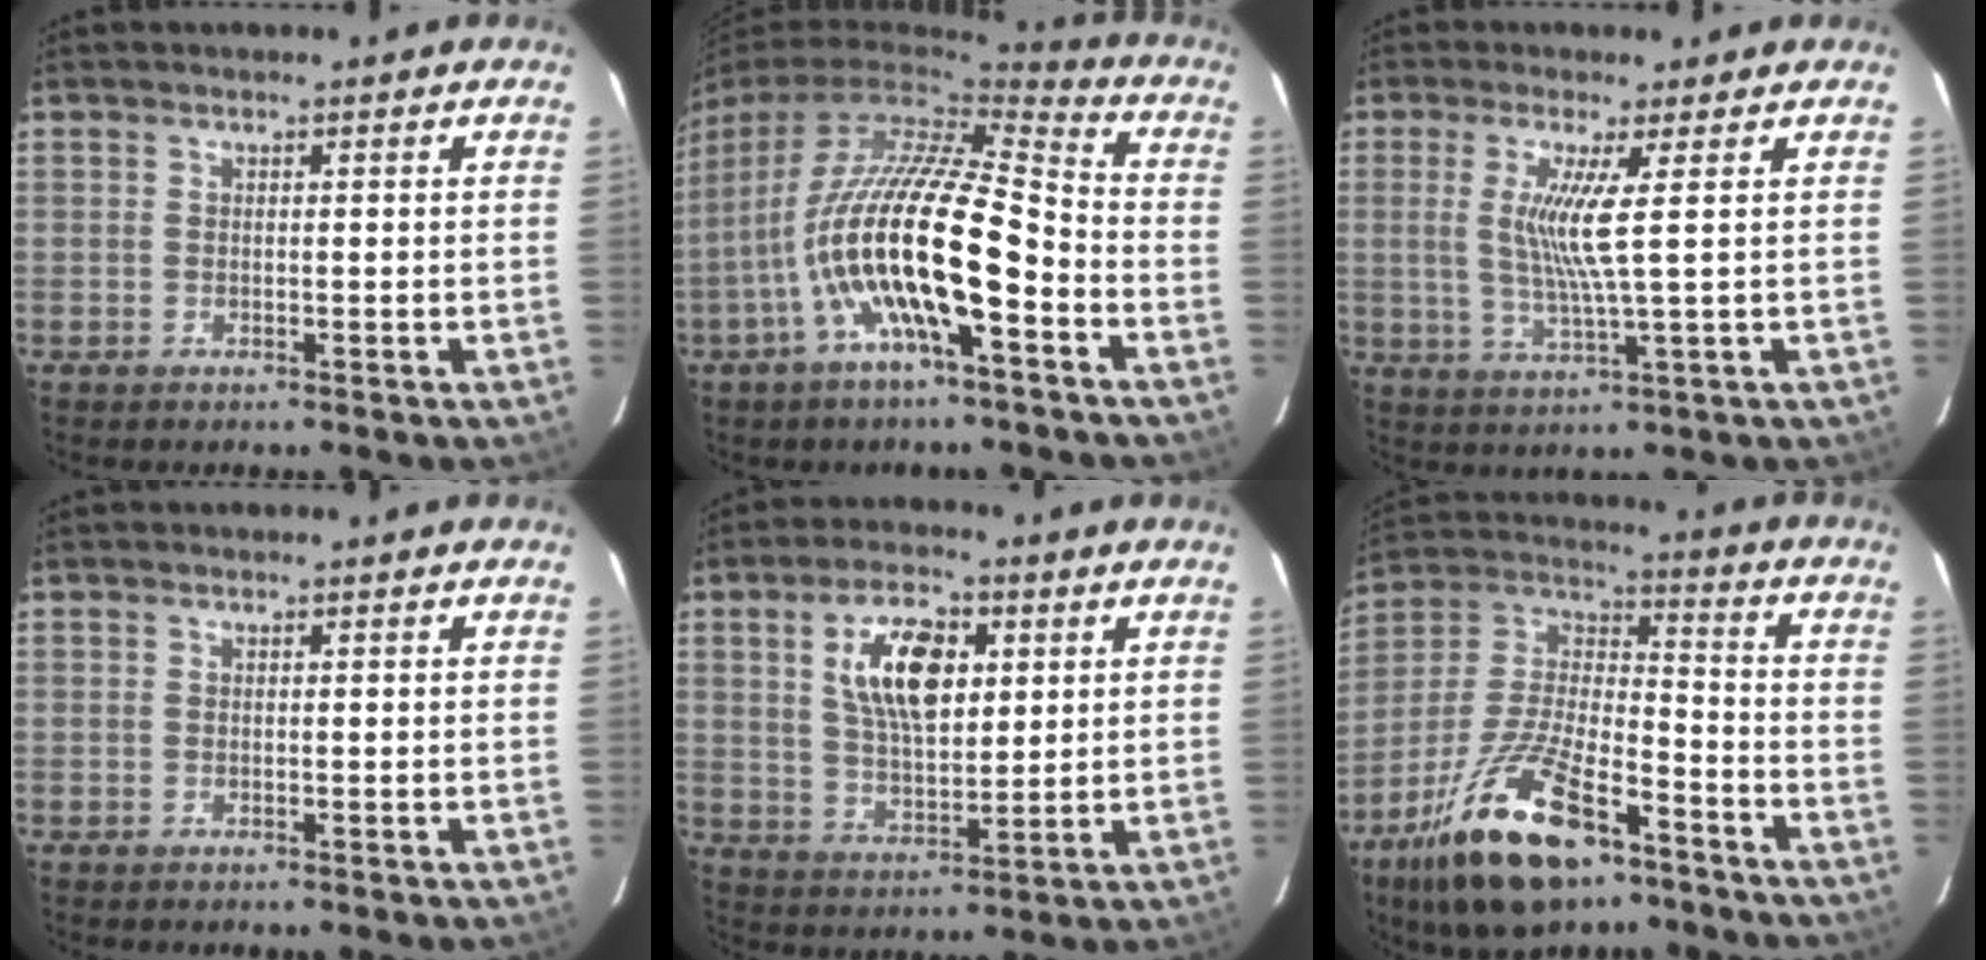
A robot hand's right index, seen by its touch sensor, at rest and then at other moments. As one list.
[{"total": 17.3, "force": [-6.2, 3.7, 15.7], "torque": [-0.284, -0.017, -0.120]}, {"total": 6.9, "force": [1.4, -0.9, 6.7], "torque": [-0.130, -0.013, 0.027]}, {"total": 0.0}, {"total": 11.7, "force": [3.7, 5.6, 9.6], "torque": [-0.177, 0.013, 0.071]}, {"total": 20.7, "force": [-12.4, 8.2, 14.4], "torque": [-0.292, -0.013, -0.221]}]